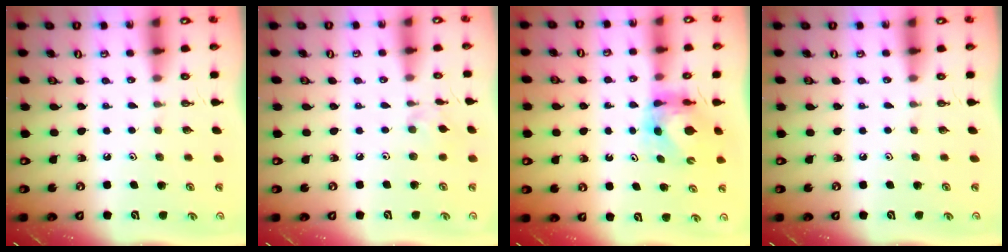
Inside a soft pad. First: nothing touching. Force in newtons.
{"total": 2.4, "press": 2.3, "slide": 0.5}
{"total": 6.2, "press": 6.1, "slide": 0.8}
{"total": 0.0}